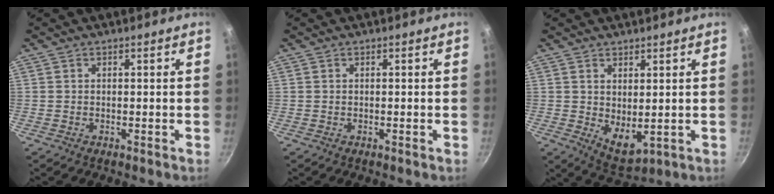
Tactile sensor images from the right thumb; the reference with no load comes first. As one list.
[{"total": 0.0}, {"total": 6.1, "force": [1.6, 3.1, 5.0], "torque": [-0.070, -0.030, 0.040]}]